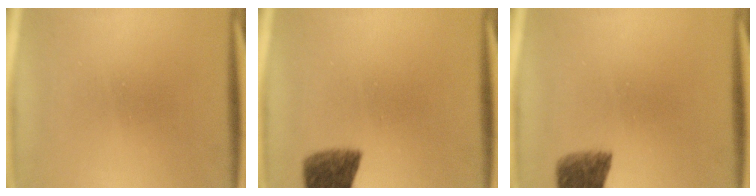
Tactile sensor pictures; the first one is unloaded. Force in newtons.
{"total": 7.0}
{"total": 6.1}